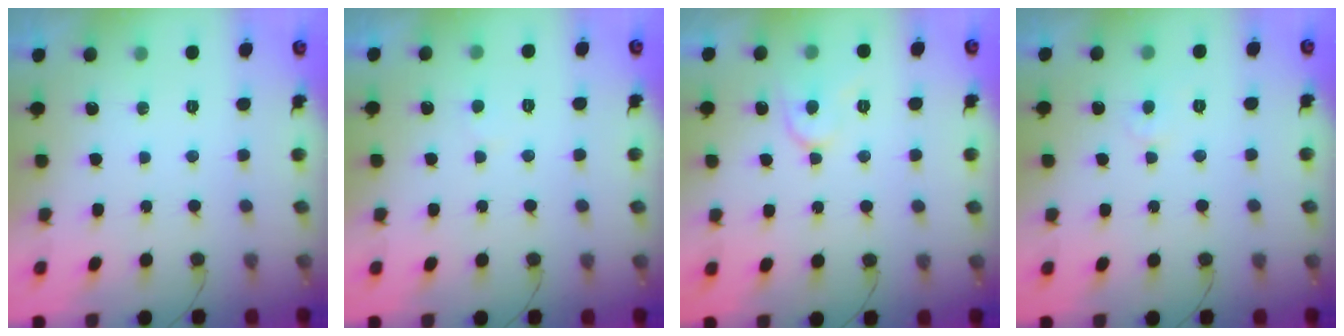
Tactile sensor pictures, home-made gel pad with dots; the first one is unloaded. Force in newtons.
{"total": 2.3, "press": 2.3, "slide": 0.3}
{"total": 7.7, "press": 7.6, "slide": 0.8}
{"total": 3.3, "press": 3.3, "slide": 0.4}